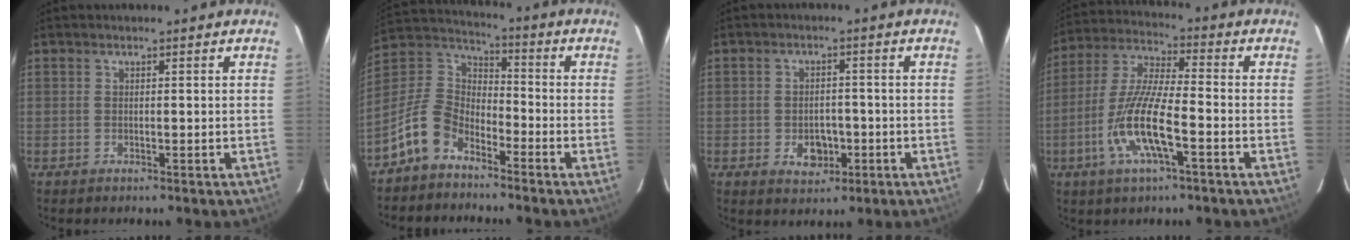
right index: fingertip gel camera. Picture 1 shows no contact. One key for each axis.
{"total": 10.2, "fx": -6.8, "fy": 5.8, "fz": 4.9, "tx": -0.117, "ty": 0.028, "tz": -0.140}
{"total": 5.4, "fx": -1.5, "fy": 4.3, "fz": 2.9, "tx": -0.057, "ty": 0.002, "tz": -0.008}
{"total": 12.9, "fx": -4.9, "fy": 2.5, "fz": 11.7, "tx": -0.246, "ty": -0.007, "tz": -0.097}